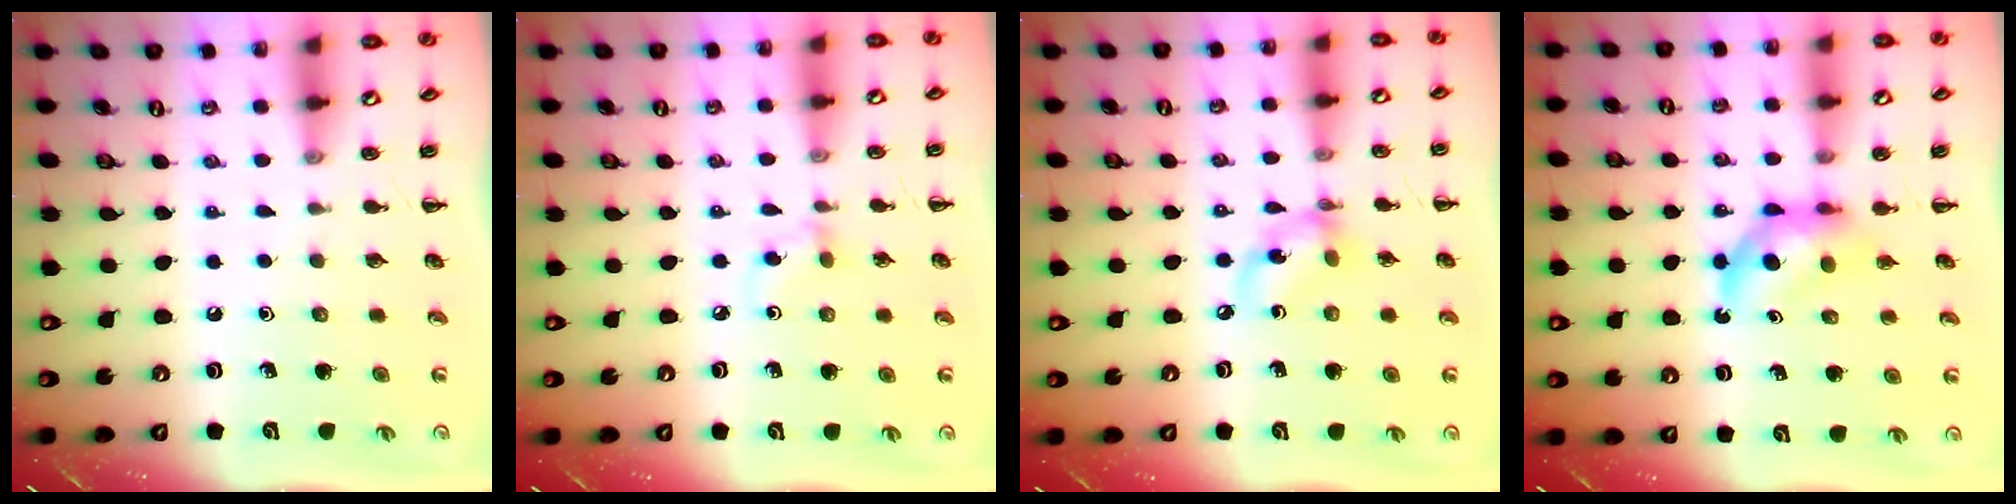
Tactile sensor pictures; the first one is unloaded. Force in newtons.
{"total": 3.9, "press": 3.5, "slide": 1.6}
{"total": 8.1, "press": 8.0, "slide": 1.0}
{"total": 5.8, "press": 5.7, "slide": 1.1}